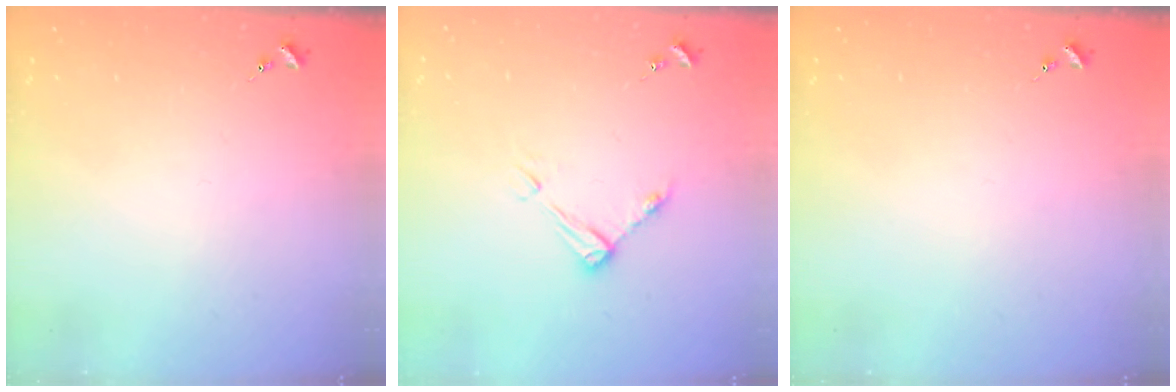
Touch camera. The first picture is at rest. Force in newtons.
{"total": 6.5, "press": 6.4, "slide": 0.5}
{"total": 0.0}